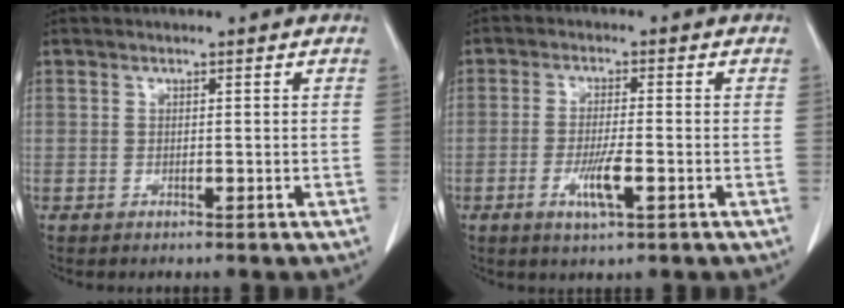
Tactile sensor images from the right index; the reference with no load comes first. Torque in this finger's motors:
{"motor_torque": [1.07, -0.54, 0.49, 0.07]}